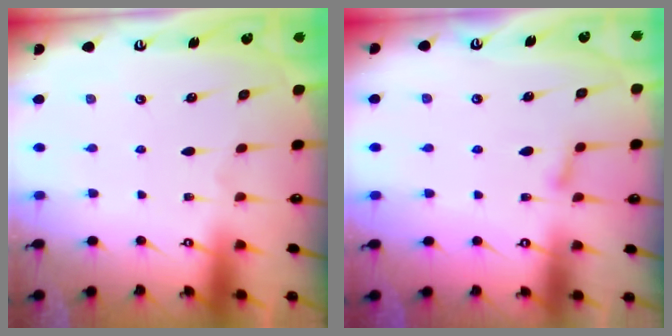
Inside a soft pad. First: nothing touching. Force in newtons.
{"total": 6.1, "press": 6.0, "slide": 0.8}